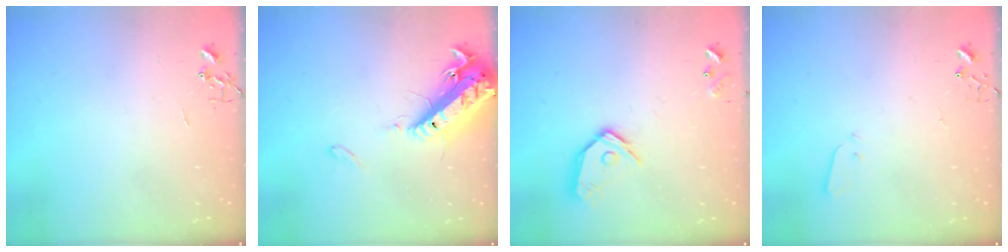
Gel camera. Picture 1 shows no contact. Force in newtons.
{"total": 16.2, "press": 15.7, "slide": 3.6}
{"total": 12.1, "press": 12.0, "slide": 1.5}
{"total": 3.1, "press": 3.0, "slide": 0.9}